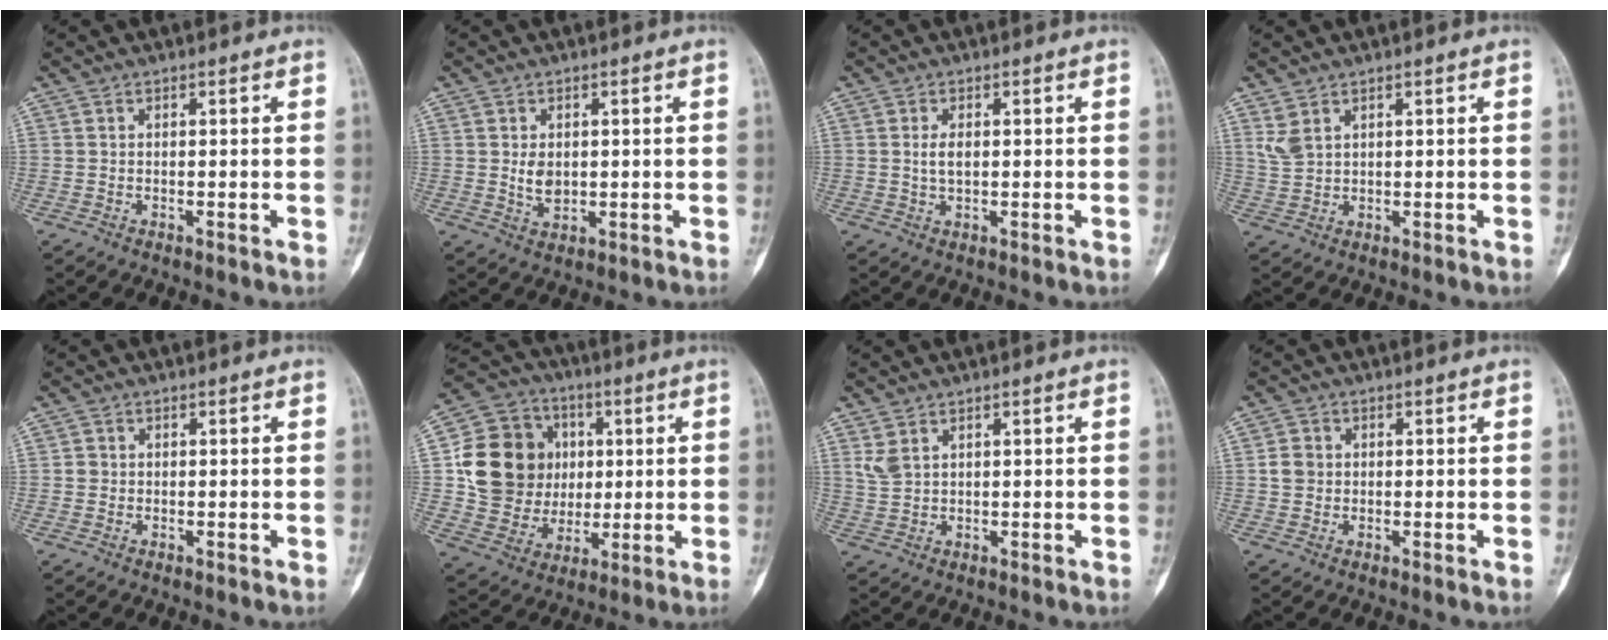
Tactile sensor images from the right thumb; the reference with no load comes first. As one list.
[{"total": 3.5, "force": [0.2, 2.4, 2.6], "torque": [-0.037, -0.005, 0.009]}, {"total": 2.8, "force": [0.3, 1.4, 2.5], "torque": [-0.043, -0.001, 0.005]}, {"total": 3.1, "force": [1.6, 1.9, 1.9], "torque": [-0.039, -0.002, 0.044]}, {"total": 1.1, "force": [-0.1, 1.0, 0.2], "torque": [0.003, 0.004, -0.002]}, {"total": 18.9, "force": [2.5, 16.4, 9.0], "torque": [-0.131, 0.017, 0.060]}, {"total": 2.6, "force": [1.3, 1.6, 1.6], "torque": [-0.033, 0.001, 0.036]}, {"total": 2.8, "force": [0.1, 2.6, 1.0], "torque": [-0.007, 0.007, -0.001]}]